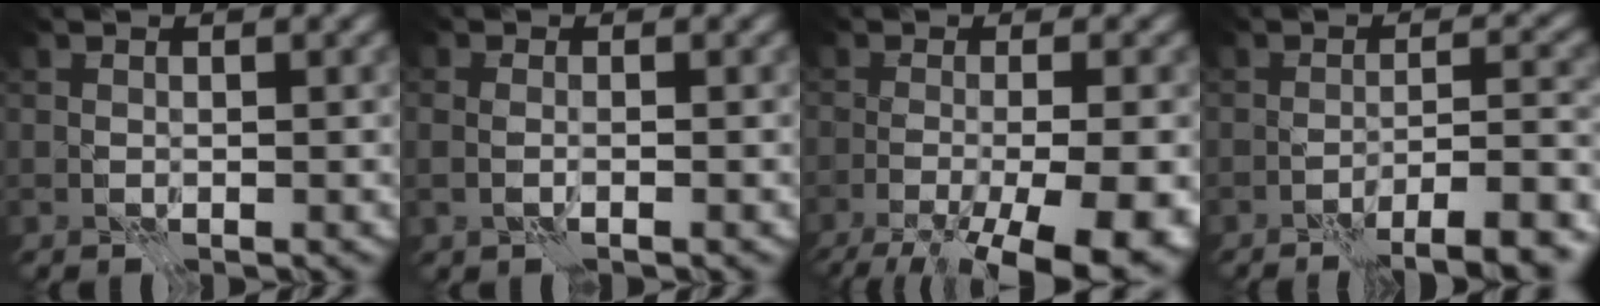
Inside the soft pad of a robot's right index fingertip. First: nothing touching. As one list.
[{"total": 0.7, "force": [-0.2, 0.1, 0.7], "torque": [-0.014, 0.000, -0.004]}, {"total": 12.3, "force": [-7.1, 3.4, 9.5], "torque": [-0.121, -0.028, -0.091]}, {"total": 7.0, "force": [-5.2, 1.0, 4.7], "torque": [-0.050, 0.015, -0.074]}]